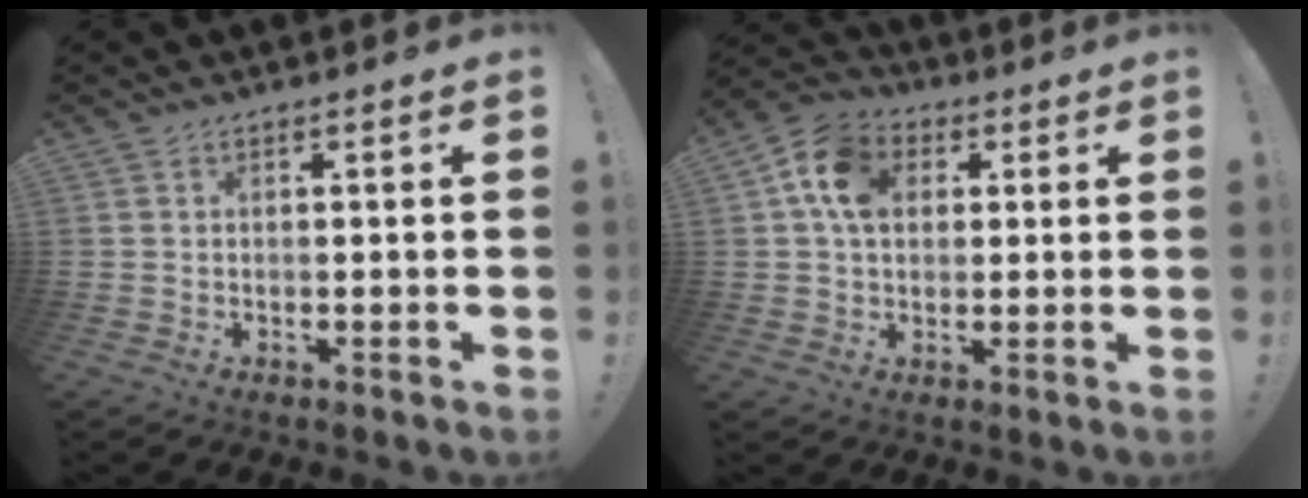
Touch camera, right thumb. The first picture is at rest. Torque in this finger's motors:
{"motor_torque": [1.22, 1.21, 0.11, 0.16, 0.01]}